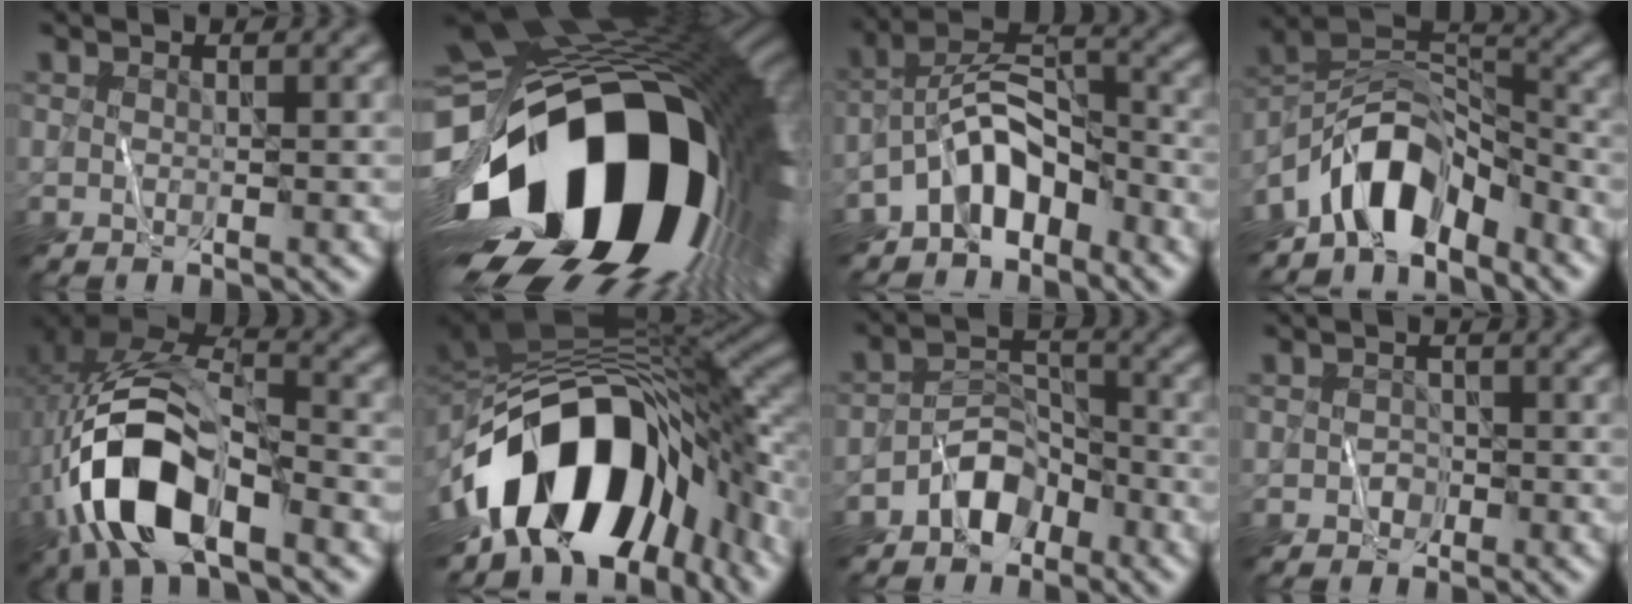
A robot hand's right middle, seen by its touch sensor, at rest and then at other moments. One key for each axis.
{"total": 20.8, "fx": -5.9, "fy": 12.4, "fz": 15.5, "tx": -0.298, "ty": -0.081, "tz": -0.068}
{"total": 6.4, "fx": -4.2, "fy": 3.1, "fz": 3.7, "tx": -0.047, "ty": 0.018, "tz": -0.087}
{"total": 8.2, "fx": -6.0, "fy": 3.5, "fz": 4.3, "tx": -0.058, "ty": 0.010, "tz": -0.121}
{"total": 13.2, "fx": -4.4, "fy": 6.5, "fz": 10.6, "tx": -0.219, "ty": 0.008, "tz": -0.086}
{"total": 17.0, "fx": -6.2, "fy": 9.8, "fz": 12.5, "tx": -0.209, "ty": -0.015, "tz": -0.098}
{"total": 4.0, "fx": -2.6, "fy": 2.4, "fz": 1.8, "tx": -0.020, "ty": 0.014, "tz": -0.051}
{"total": 0.8, "fx": -0.4, "fy": 0.7, "fz": 0.2, "tx": 0.001, "ty": 0.005, "tz": -0.007}